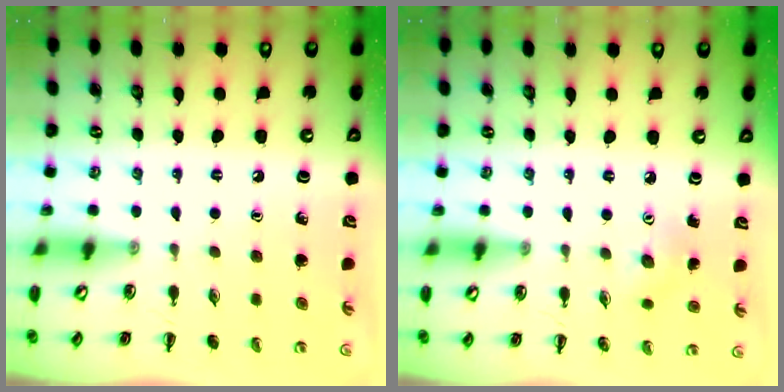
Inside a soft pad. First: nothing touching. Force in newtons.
{"total": 4.0, "press": 3.8, "slide": 1.1}